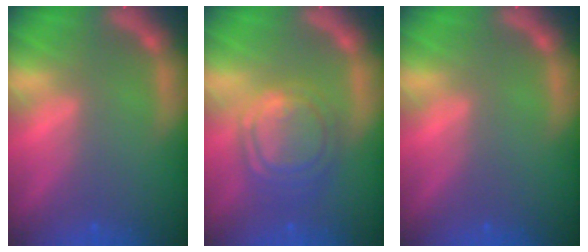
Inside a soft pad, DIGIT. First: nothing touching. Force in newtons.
{"total": 7.0}
{"total": 0.0}